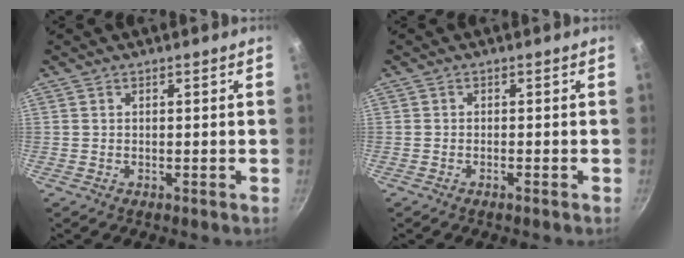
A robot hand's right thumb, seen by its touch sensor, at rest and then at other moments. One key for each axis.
{"total": 0.8, "fx": -0.6, "fy": 0.0, "fz": 0.6, "tx": -0.022, "ty": 0.005, "tz": -0.010}